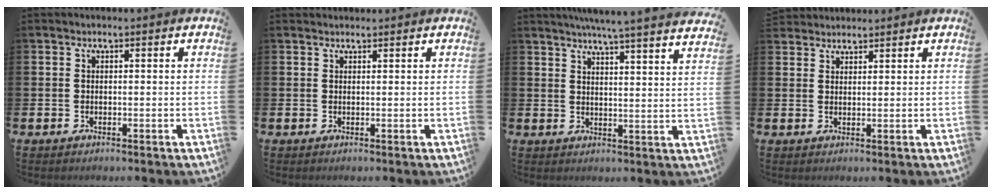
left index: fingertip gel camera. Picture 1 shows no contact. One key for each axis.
{"total": 0.8, "fx": 0.8, "fy": 0.1, "fz": 0.0, "tx": 0.014, "ty": -0.006, "tz": 0.012}
{"total": 5.9, "fx": 5.6, "fy": -1.0, "fz": 1.5, "tx": -0.037, "ty": -0.036, "tz": 0.094}
{"total": 2.3, "fx": 2.2, "fy": 0.4, "fz": -0.3, "tx": -0.001, "ty": -0.005, "tz": 0.043}